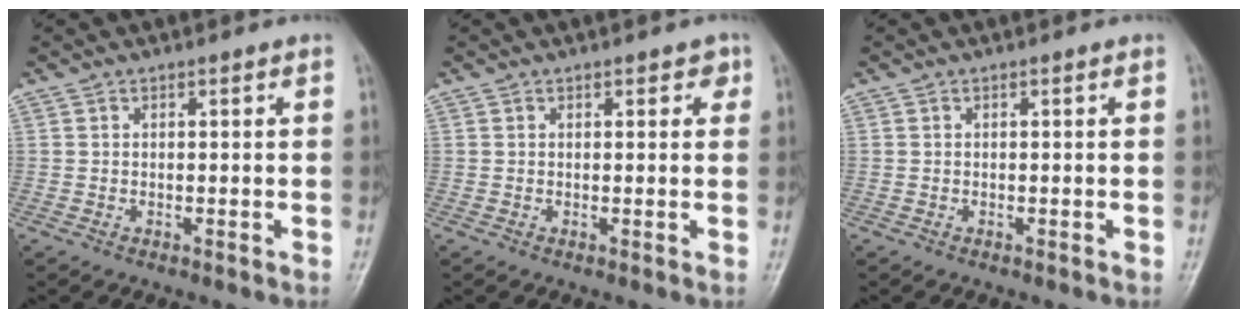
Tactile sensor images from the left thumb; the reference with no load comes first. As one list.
[{"total": 2.0, "force": [1.1, 1.2, 1.2], "torque": [0.003, -0.001, 0.011]}, {"total": 0.0}]